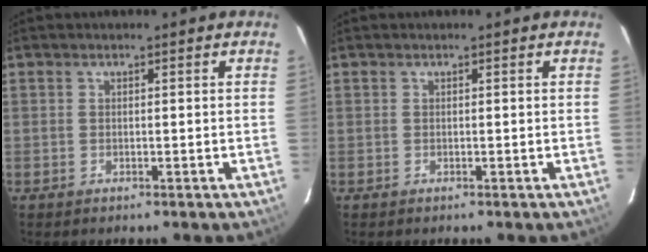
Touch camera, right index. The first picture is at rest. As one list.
[{"total": 0.0}]